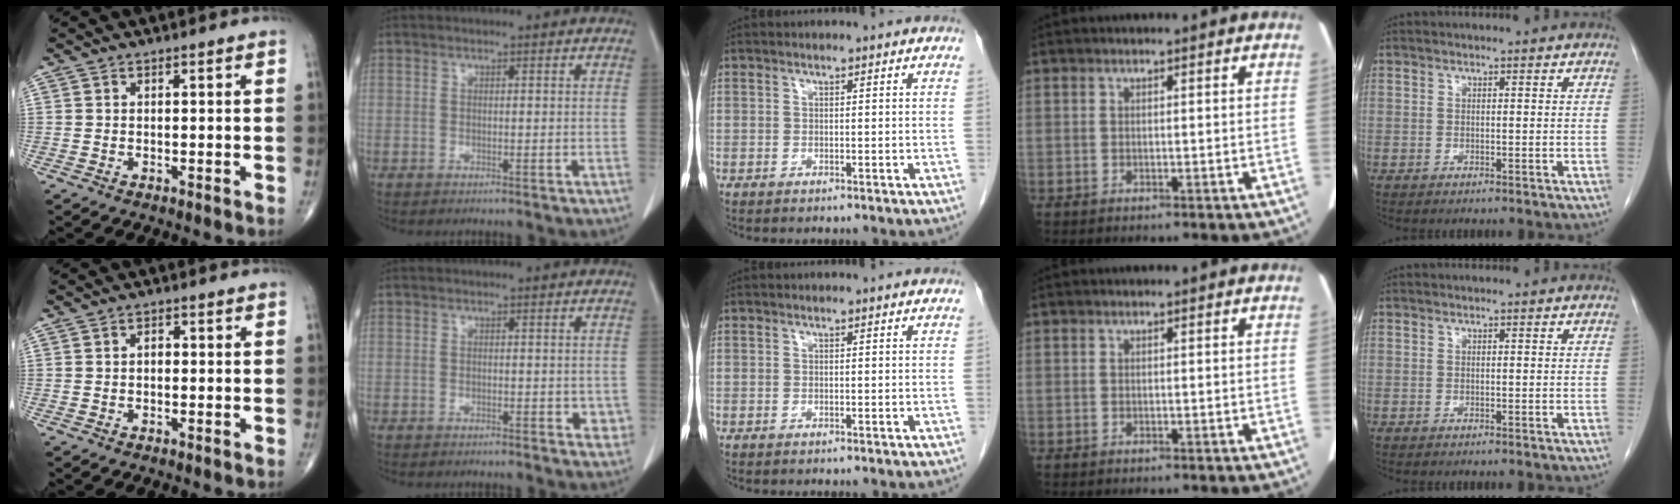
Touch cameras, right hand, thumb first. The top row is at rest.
{"thumb": {"total": 1.4, "force": [-0.1, 0.9, 1.0], "torque": [-0.012, 0.005, -0.003]}, "index": {"total": 2.2, "force": [-0.3, 1.3, 1.8], "torque": [-0.010, 0.001, -0.004]}}